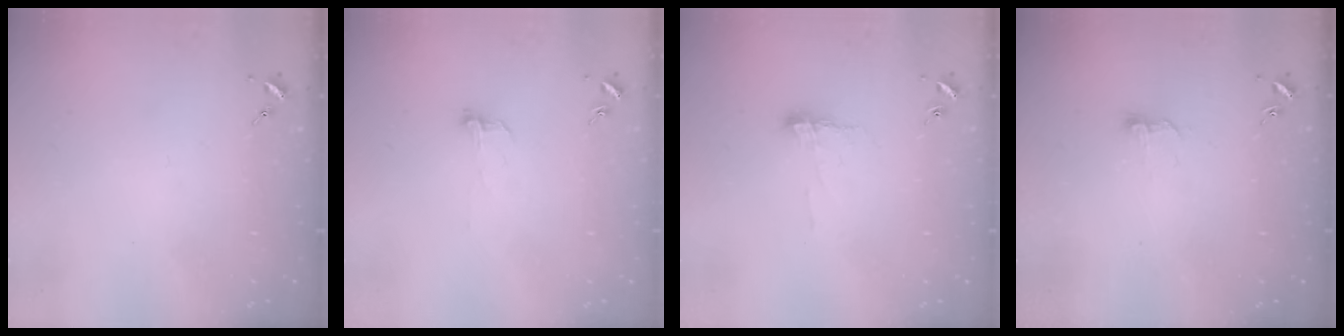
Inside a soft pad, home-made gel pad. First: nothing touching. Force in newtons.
{"total": 3.9, "press": 3.9, "slide": 0.2}
{"total": 6.2, "press": 6.1, "slide": 0.6}
{"total": 5.5, "press": 5.5, "slide": 0.6}